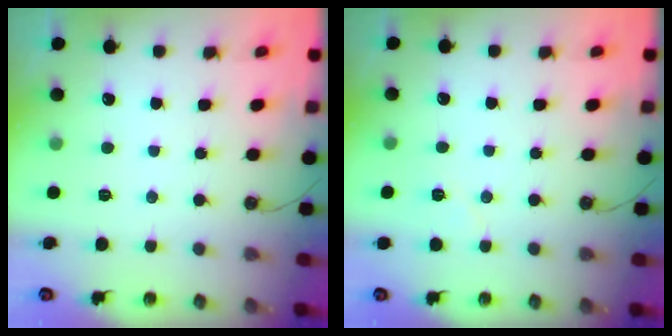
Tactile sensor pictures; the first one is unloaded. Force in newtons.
{"total": 4.6, "press": 4.3, "slide": 1.6}